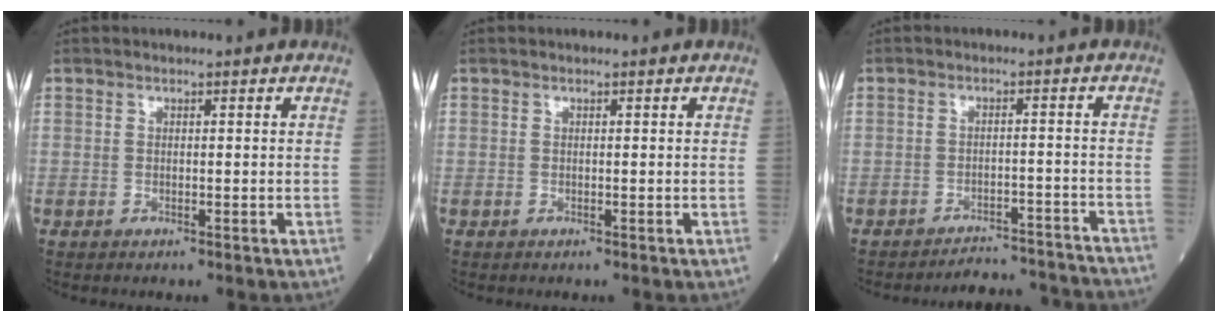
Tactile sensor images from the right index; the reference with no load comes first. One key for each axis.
{"total": 0.0}
{"total": 9.4, "fx": -9.4, "fy": 0.4, "fz": -0.1, "tx": 0.010, "ty": 0.015, "tz": -0.116}